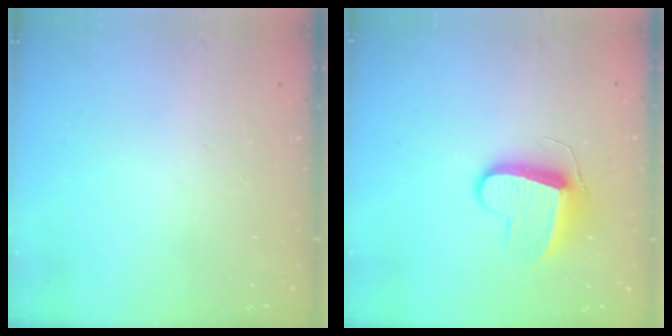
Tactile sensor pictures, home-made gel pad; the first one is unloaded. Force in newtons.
{"total": 9.8, "press": 9.8, "slide": 0.3}